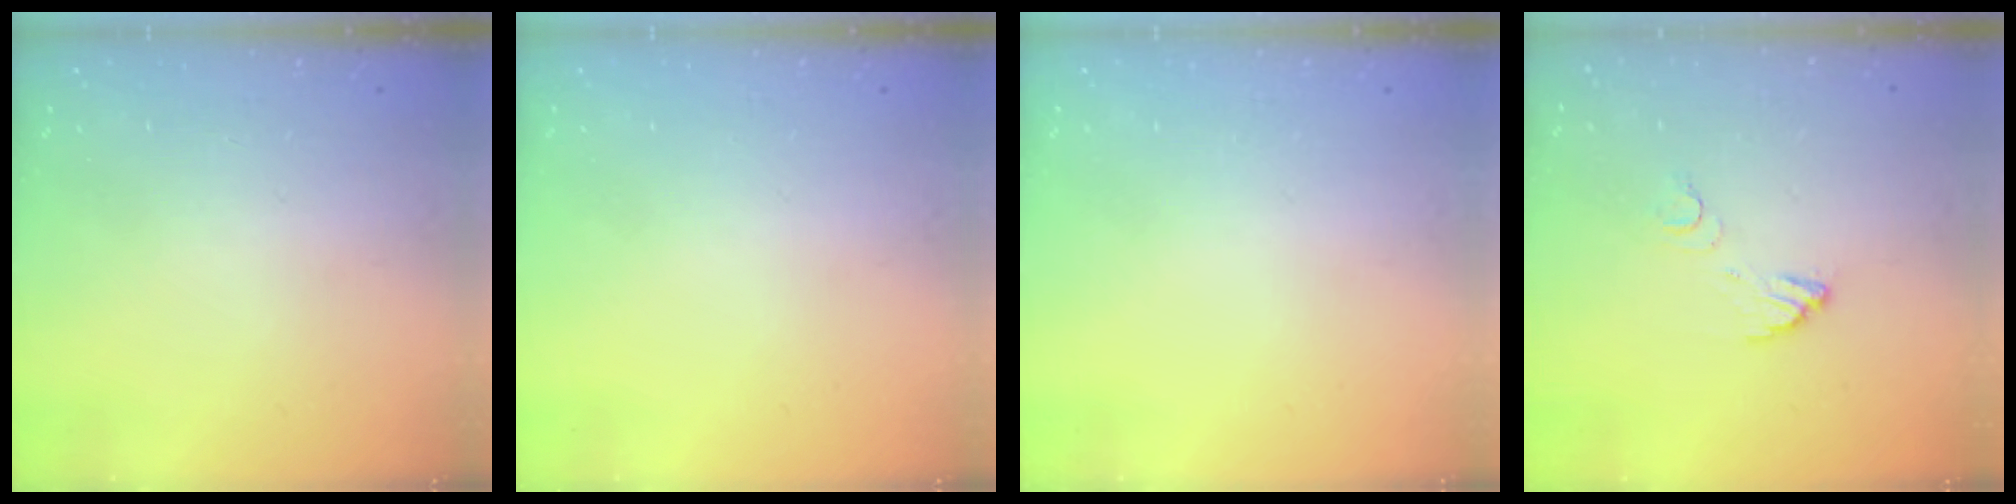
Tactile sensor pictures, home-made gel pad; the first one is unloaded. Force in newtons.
{"total": 0.0}
{"total": 0.0}
{"total": 4.0, "press": 4.0, "slide": 0.2}